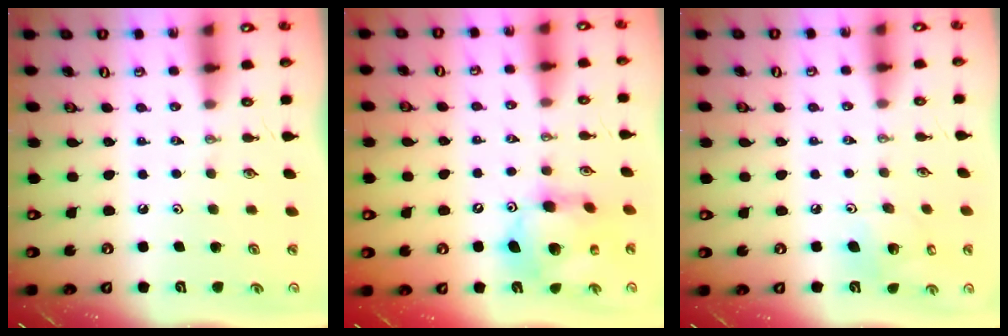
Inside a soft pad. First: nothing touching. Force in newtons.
{"total": 12.9, "press": 12.9, "slide": 1.1}
{"total": 6.4, "press": 6.3, "slide": 1.4}